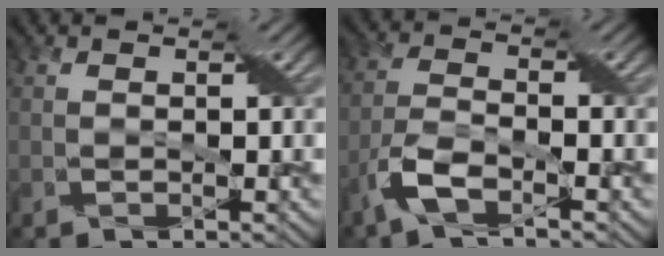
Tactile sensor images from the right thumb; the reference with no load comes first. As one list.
[{"total": 5.0, "force": [-3.1, 1.5, 3.6], "torque": [-0.086, -0.003, -0.072]}]